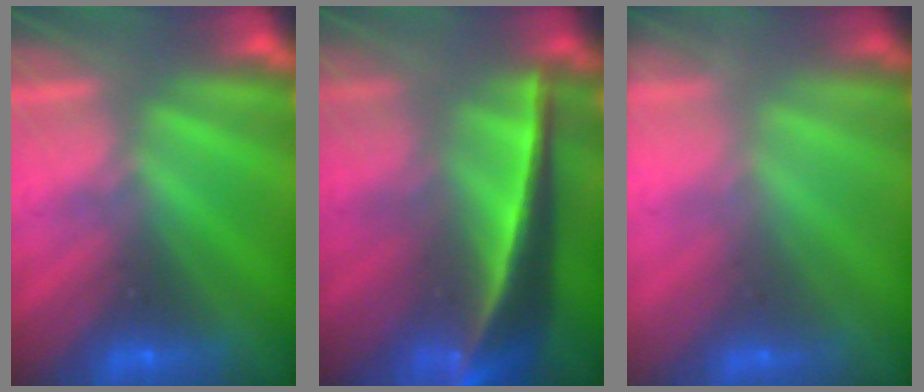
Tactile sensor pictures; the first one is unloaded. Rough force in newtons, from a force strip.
{"total": 7.5}
{"total": 1.7}